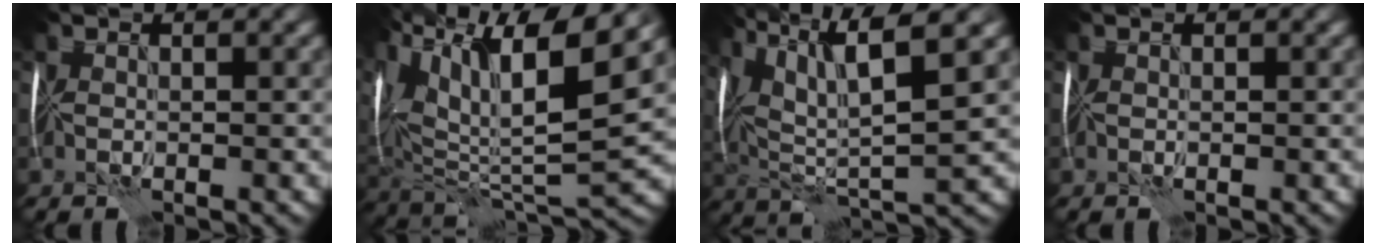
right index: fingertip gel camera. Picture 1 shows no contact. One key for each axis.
{"total": 14.5, "fx": 6.7, "fy": 5.1, "fz": 11.8, "tx": -0.240, "ty": 0.018, "tz": 0.125}
{"total": 10.8, "fx": 4.8, "fy": 2.5, "fz": 9.3, "tx": -0.176, "ty": 0.010, "tz": 0.086}
{"total": 0.0}